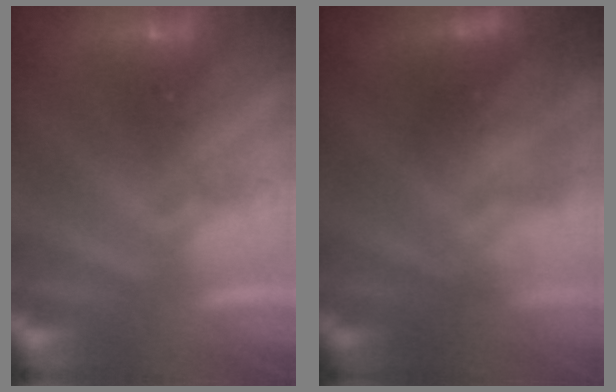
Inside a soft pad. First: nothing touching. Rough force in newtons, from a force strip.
{"total": 4.4}